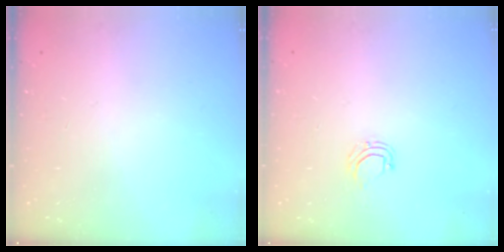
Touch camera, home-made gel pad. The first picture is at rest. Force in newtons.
{"total": 4.9, "press": 4.8, "slide": 0.5}